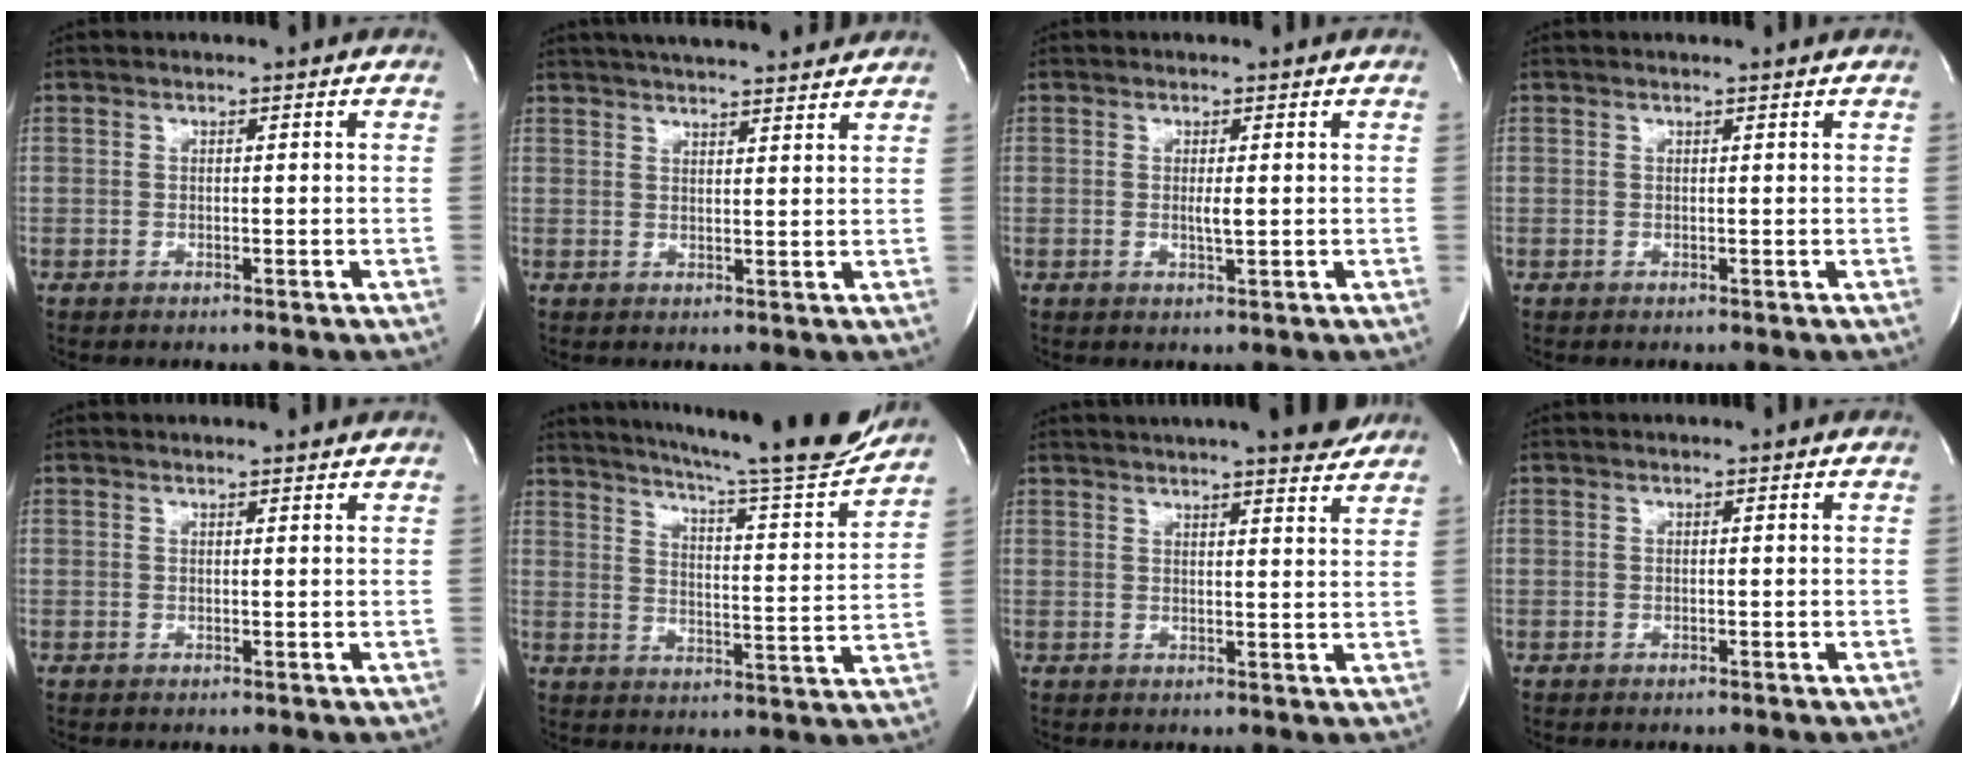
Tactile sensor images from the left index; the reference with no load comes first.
{"total": 13.2, "force": [12.0, 1.6, 5.5], "torque": [-0.090, 0.024, 0.160]}
{"total": 1.3, "force": [-0.2, 0.1, 1.3], "torque": [-0.028, -0.006, -0.004]}
{"total": 0.5, "force": [0.5, -0.1, -0.1], "torque": [-0.008, -0.007, 0.004]}
{"total": 2.4, "force": [2.4, 0.1, 0.3], "torque": [-0.009, 0.002, 0.023]}
{"total": 20.8, "force": [18.7, 0.6, 9.1], "torque": [-0.146, -0.054, 0.242]}
{"total": 12.6, "force": [11.3, 0.9, 5.6], "torque": [-0.085, 0.003, 0.139]}
{"total": 0.0}